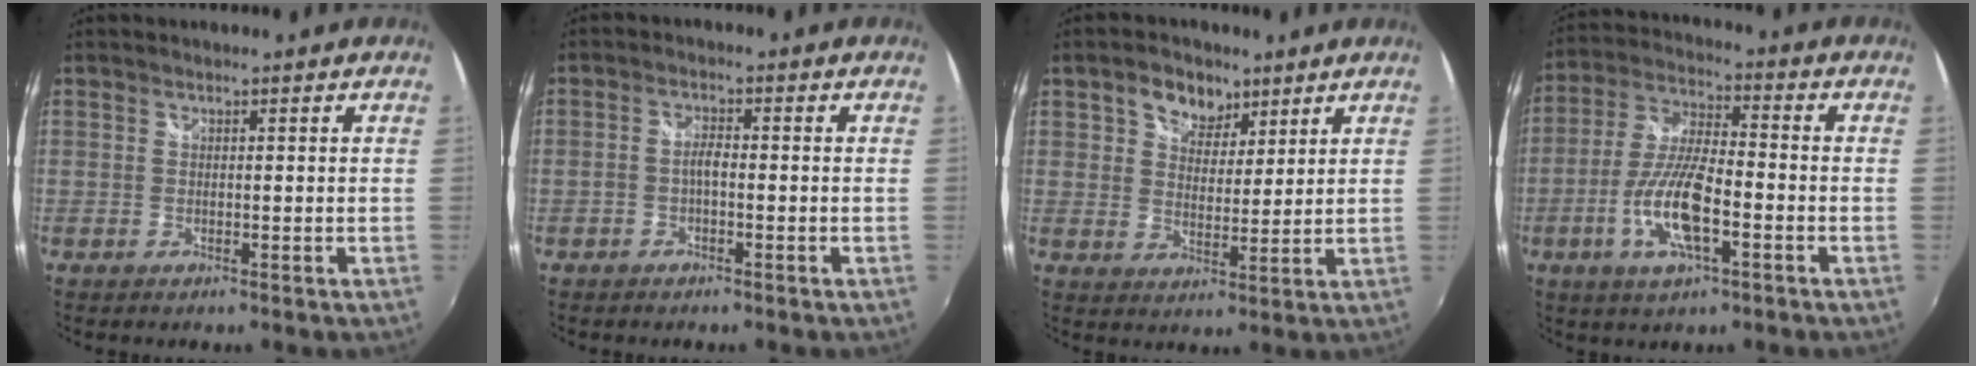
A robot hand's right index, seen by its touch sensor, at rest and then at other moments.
{"total": 2.2, "force": [-0.8, 0.8, 1.9], "torque": [-0.042, 0.007, -0.017]}
{"total": 6.8, "force": [3.9, 4.7, 2.8], "torque": [-0.044, 0.013, 0.065]}
{"total": 12.3, "force": [-4.4, 3.5, 10.9], "torque": [-0.230, -0.002, -0.085]}